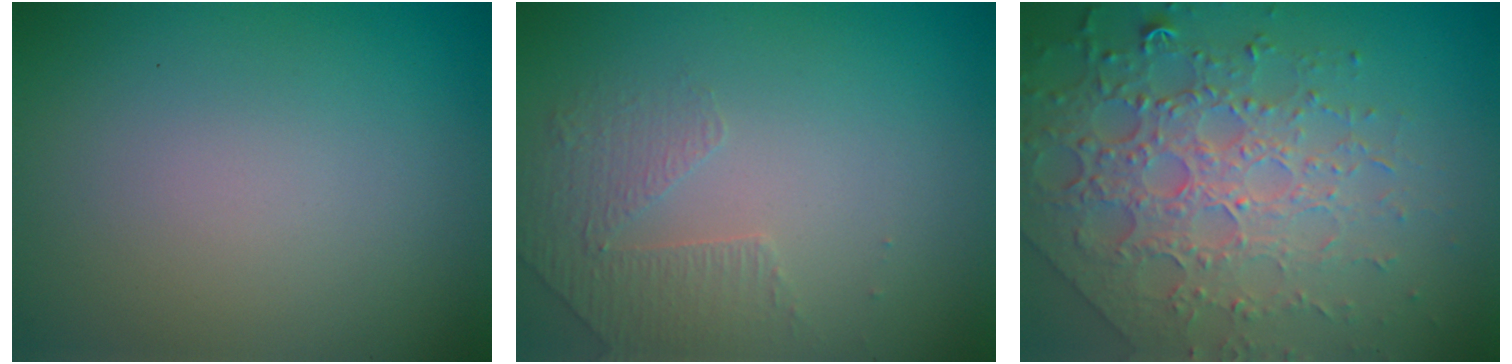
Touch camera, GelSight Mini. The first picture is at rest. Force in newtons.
{"total": 1.6, "press": 1.2, "slide": 1.1}
{"total": 7.9, "press": 5.6, "slide": 5.6}